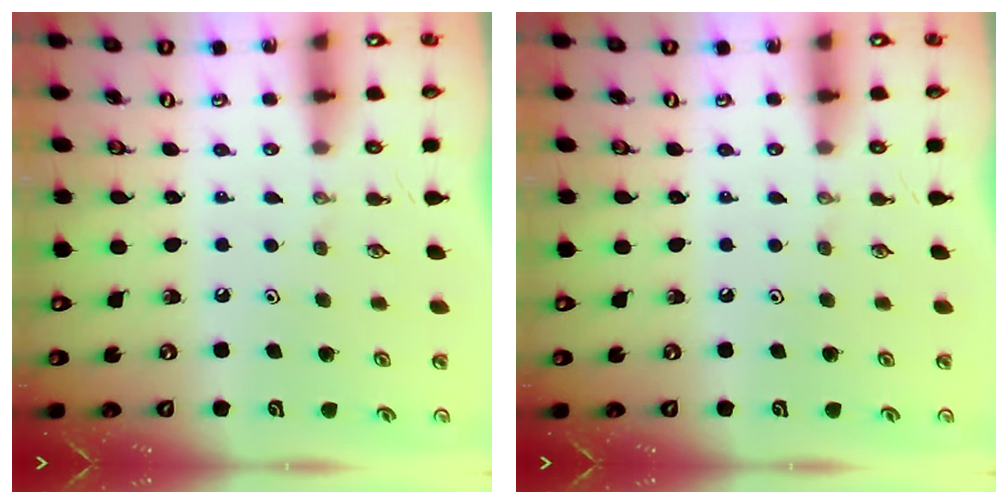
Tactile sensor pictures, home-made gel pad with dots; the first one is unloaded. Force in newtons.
{"total": 0.0}